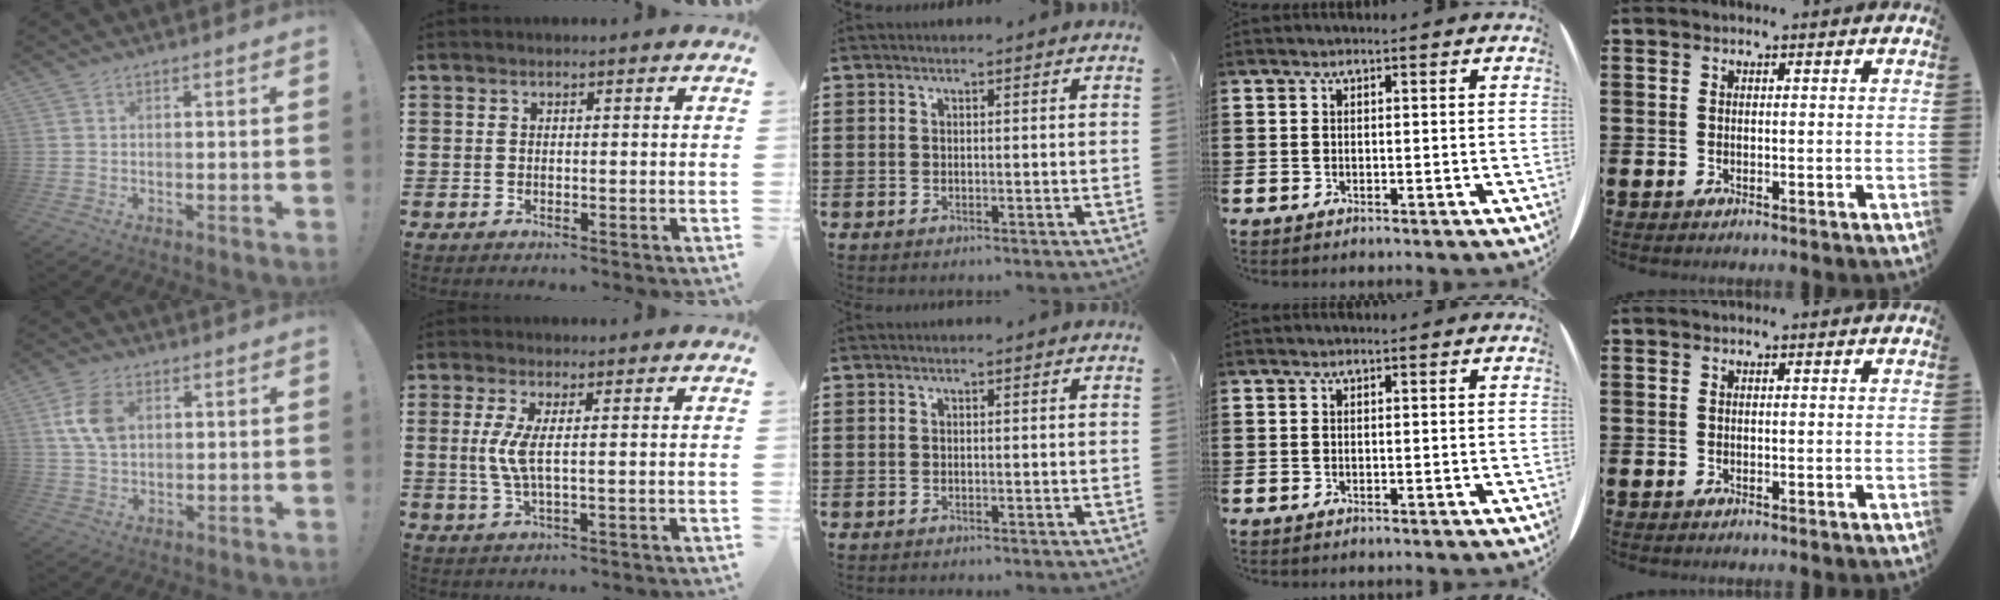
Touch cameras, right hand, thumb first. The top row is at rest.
{"thumb": {"total": 9.5, "force": [2.6, 6.3, 6.6], "torque": [-0.123, 0.005, 0.049]}, "index": {"total": 4.4, "force": [0.5, 0.7, 4.3], "torque": [-0.105, -0.013, 0.001]}}